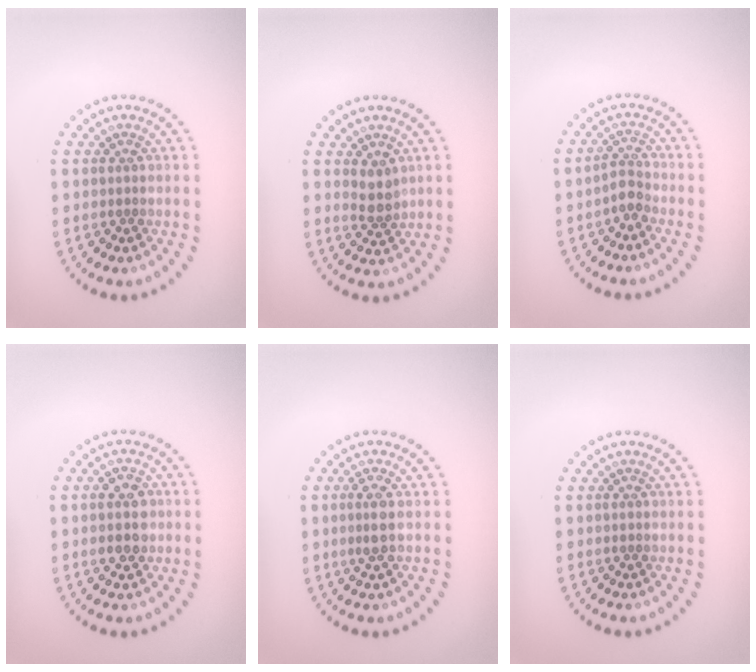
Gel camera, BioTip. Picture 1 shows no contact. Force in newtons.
{"total": 1.9, "press": 1.6, "slide": 1.0}
{"total": 1.8, "press": 1.4, "slide": 1.1}
{"total": 3.0, "press": 3.0, "slide": 0.0}
{"total": 1.7, "press": 1.5, "slide": 0.8}
{"total": 0.0}